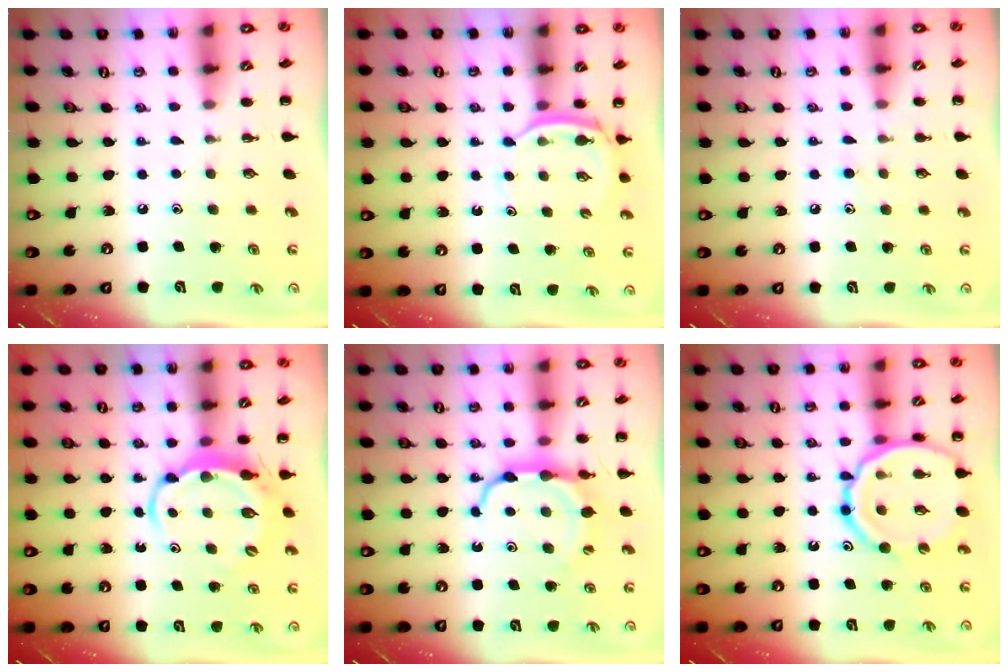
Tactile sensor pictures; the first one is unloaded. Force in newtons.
{"total": 4.0, "press": 3.8, "slide": 1.3}
{"total": 6.7, "press": 6.3, "slide": 2.4}
{"total": 6.3, "press": 6.2, "slide": 1.0}
{"total": 8.6, "press": 8.5, "slide": 1.4}
{"total": 16.5, "press": 16.4, "slide": 1.7}